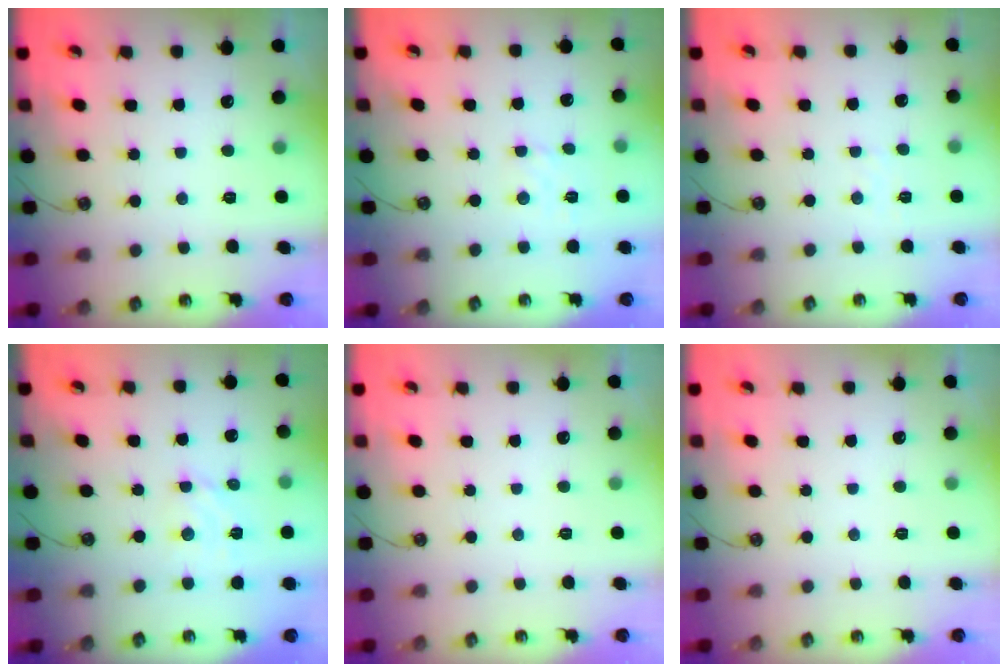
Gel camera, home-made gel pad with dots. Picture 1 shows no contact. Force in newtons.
{"total": 2.2, "press": 2.2, "slide": 0.6}
{"total": 3.2, "press": 3.2, "slide": 0.5}
{"total": 3.5, "press": 3.5, "slide": 0.7}
{"total": 0.0}
{"total": 0.0}